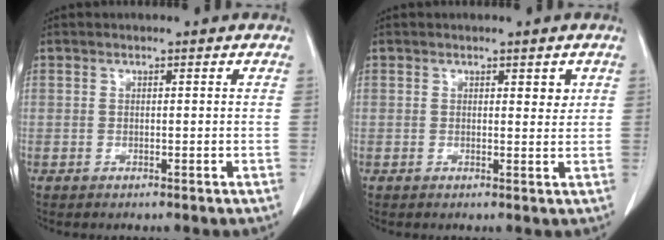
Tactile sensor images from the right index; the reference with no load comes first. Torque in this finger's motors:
{"motor_torque": [0.02, -0.01, 0.00, 0.00]}